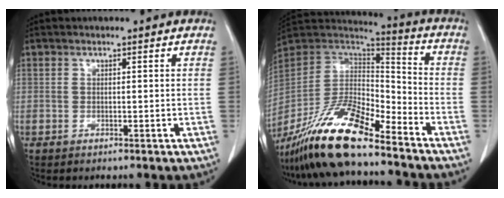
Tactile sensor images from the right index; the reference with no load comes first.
{"total": 17.6, "force": [-13.2, 3.9, 11.0], "torque": [-0.218, -0.003, -0.247]}